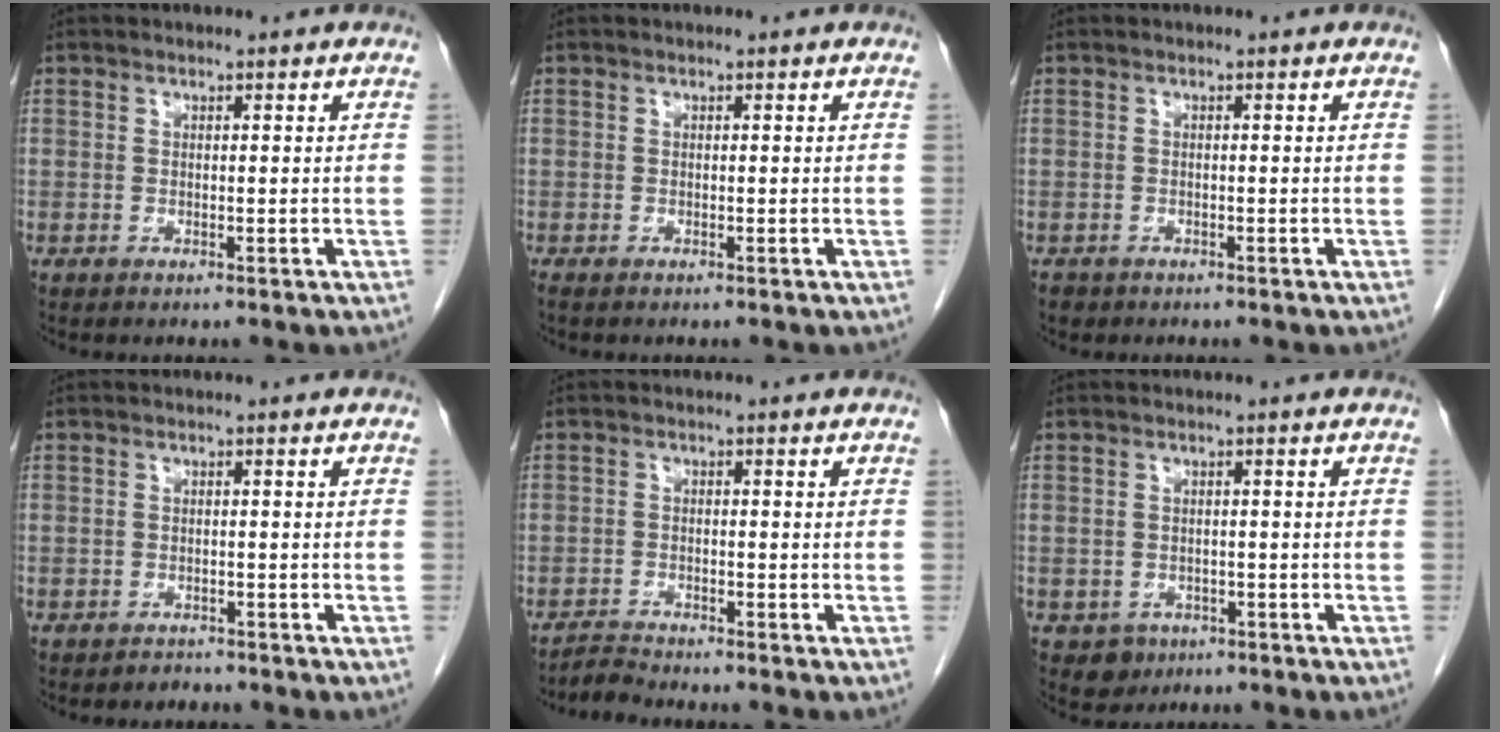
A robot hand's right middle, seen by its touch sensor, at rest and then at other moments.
{"total": 0.7, "force": [-0.7, 0.1, 0.3], "torque": [-0.009, -0.003, -0.011]}
{"total": 1.3, "force": [-1.1, 0.8, 0.1], "torque": [-0.010, 0.000, -0.017]}
{"total": 1.3, "force": [-1.1, 0.5, -0.3], "torque": [0.000, 0.000, -0.019]}
{"total": 2.1, "force": [-2.0, -0.6, -0.4], "torque": [0.010, -0.015, -0.036]}
{"total": 2.7, "force": [-1.4, 2.2, 0.4], "torque": [-0.005, 0.007, -0.014]}